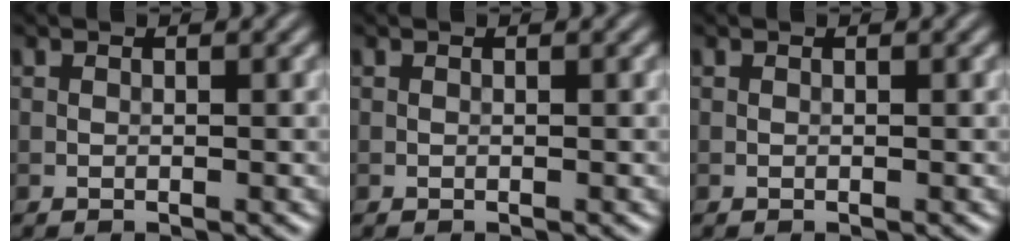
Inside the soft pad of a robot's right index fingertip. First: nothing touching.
{"total": 0.0}
{"total": 0.0}